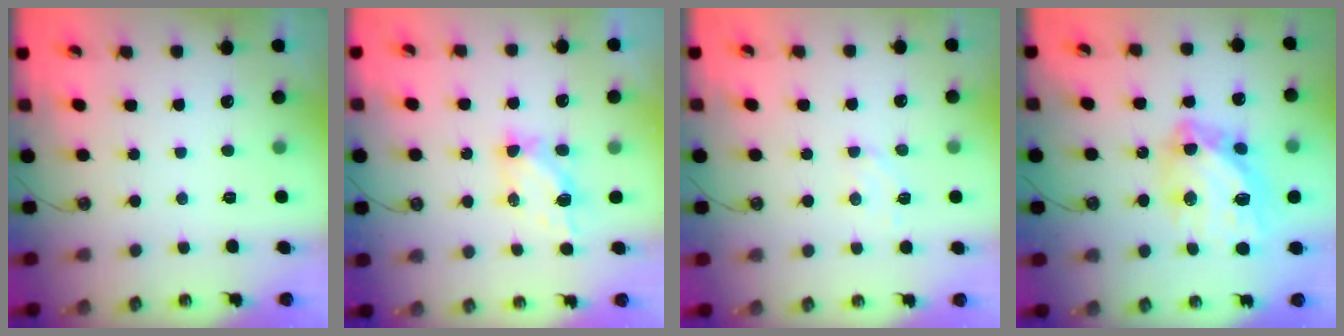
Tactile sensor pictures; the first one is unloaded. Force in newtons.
{"total": 5.5, "press": 5.5, "slide": 0.3}
{"total": 6.4, "press": 6.3, "slide": 0.6}
{"total": 15.5, "press": 15.4, "slide": 1.5}